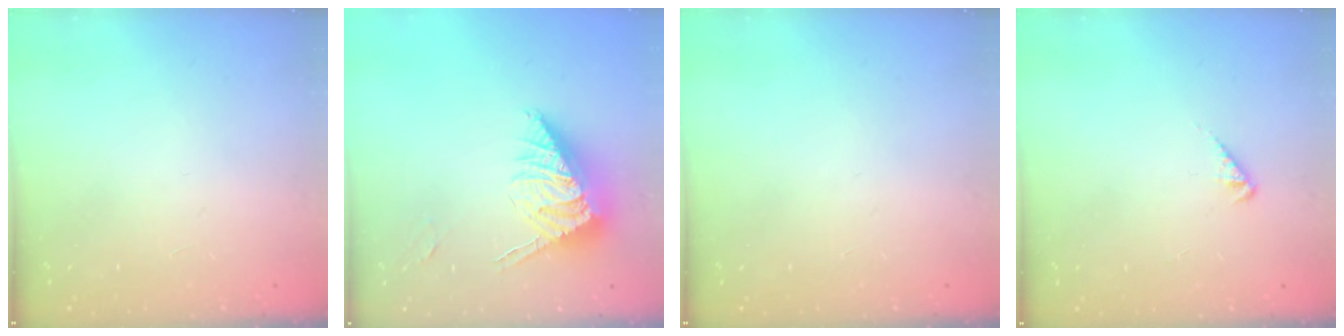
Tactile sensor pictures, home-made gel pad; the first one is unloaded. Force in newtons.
{"total": 9.8, "press": 9.7, "slide": 1.6}
{"total": 0.0}
{"total": 2.5, "press": 2.4, "slide": 0.6}